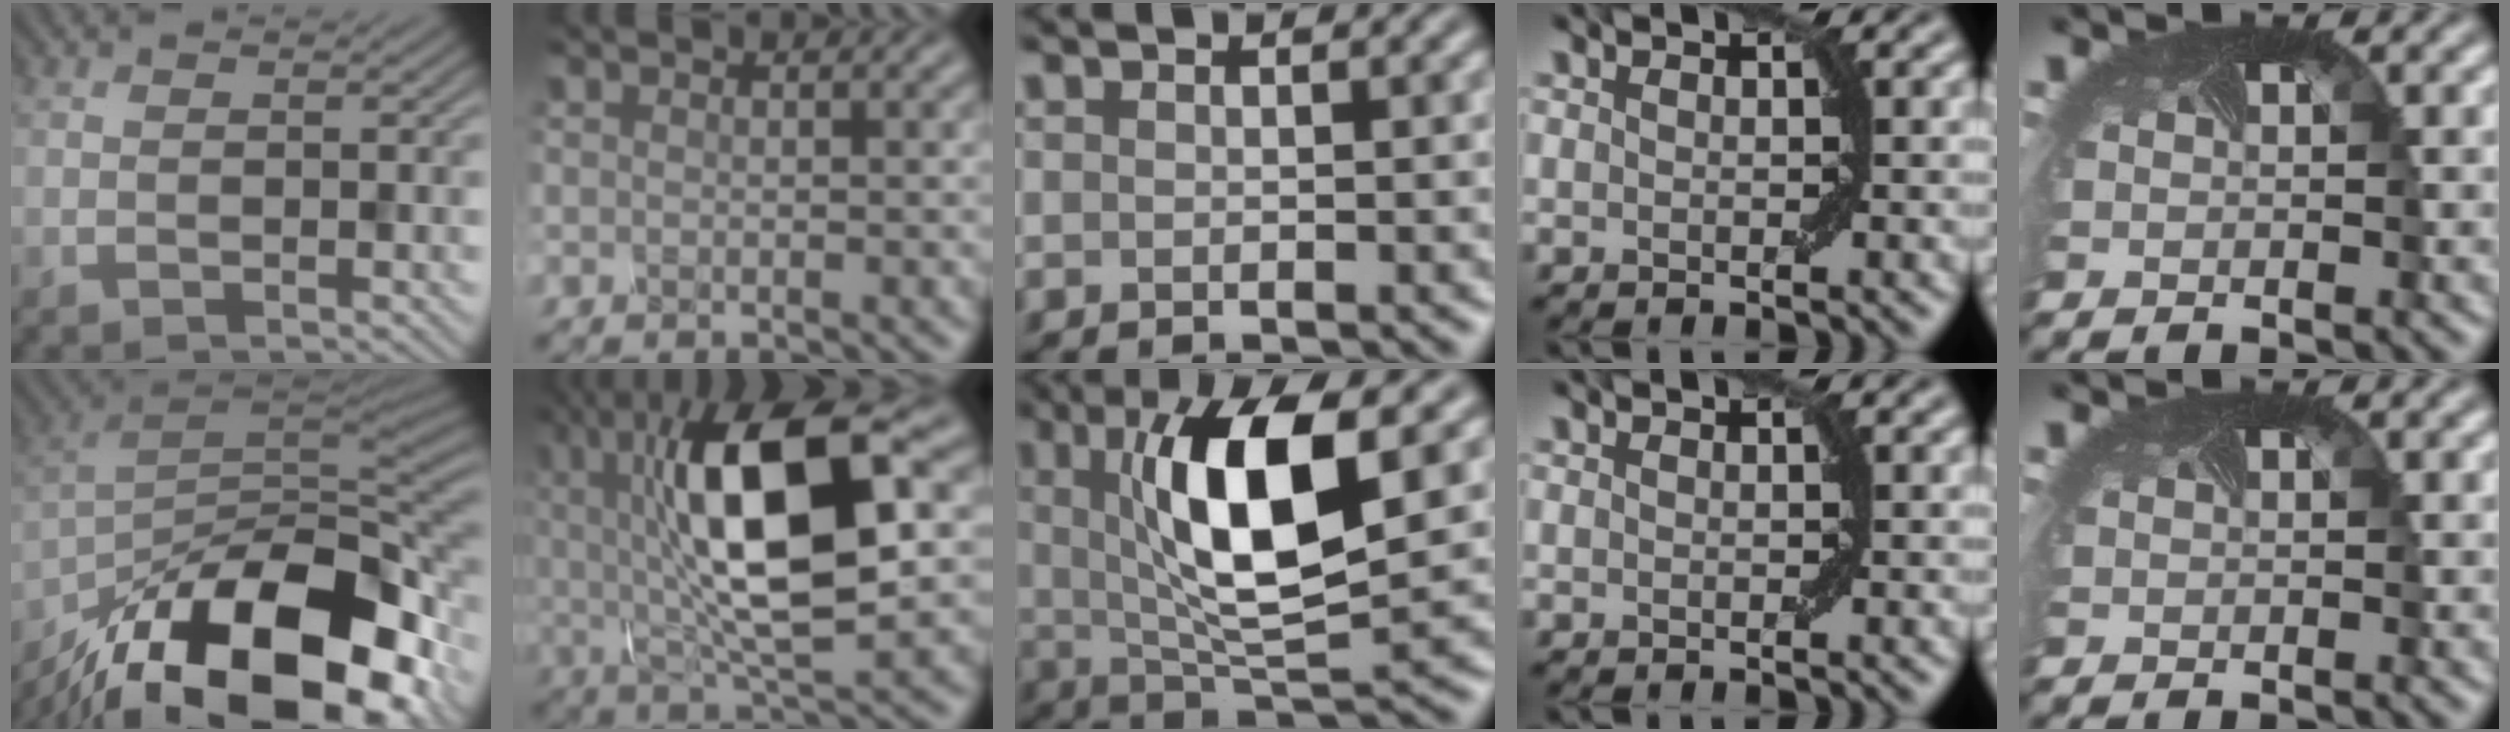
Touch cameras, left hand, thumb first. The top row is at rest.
{"thumb": {"total": 19.8, "force": [-11.6, 8.8, 13.4], "torque": [-0.246, -0.029, -0.182]}, "index": {"total": 14.0, "force": [2.5, 4.9, 12.9], "torque": [-0.213, 0.013, 0.036]}, "middle": {"total": 9.6, "force": [2.2, 2.6, 9.0], "torque": [-0.148, -0.006, 0.042]}}